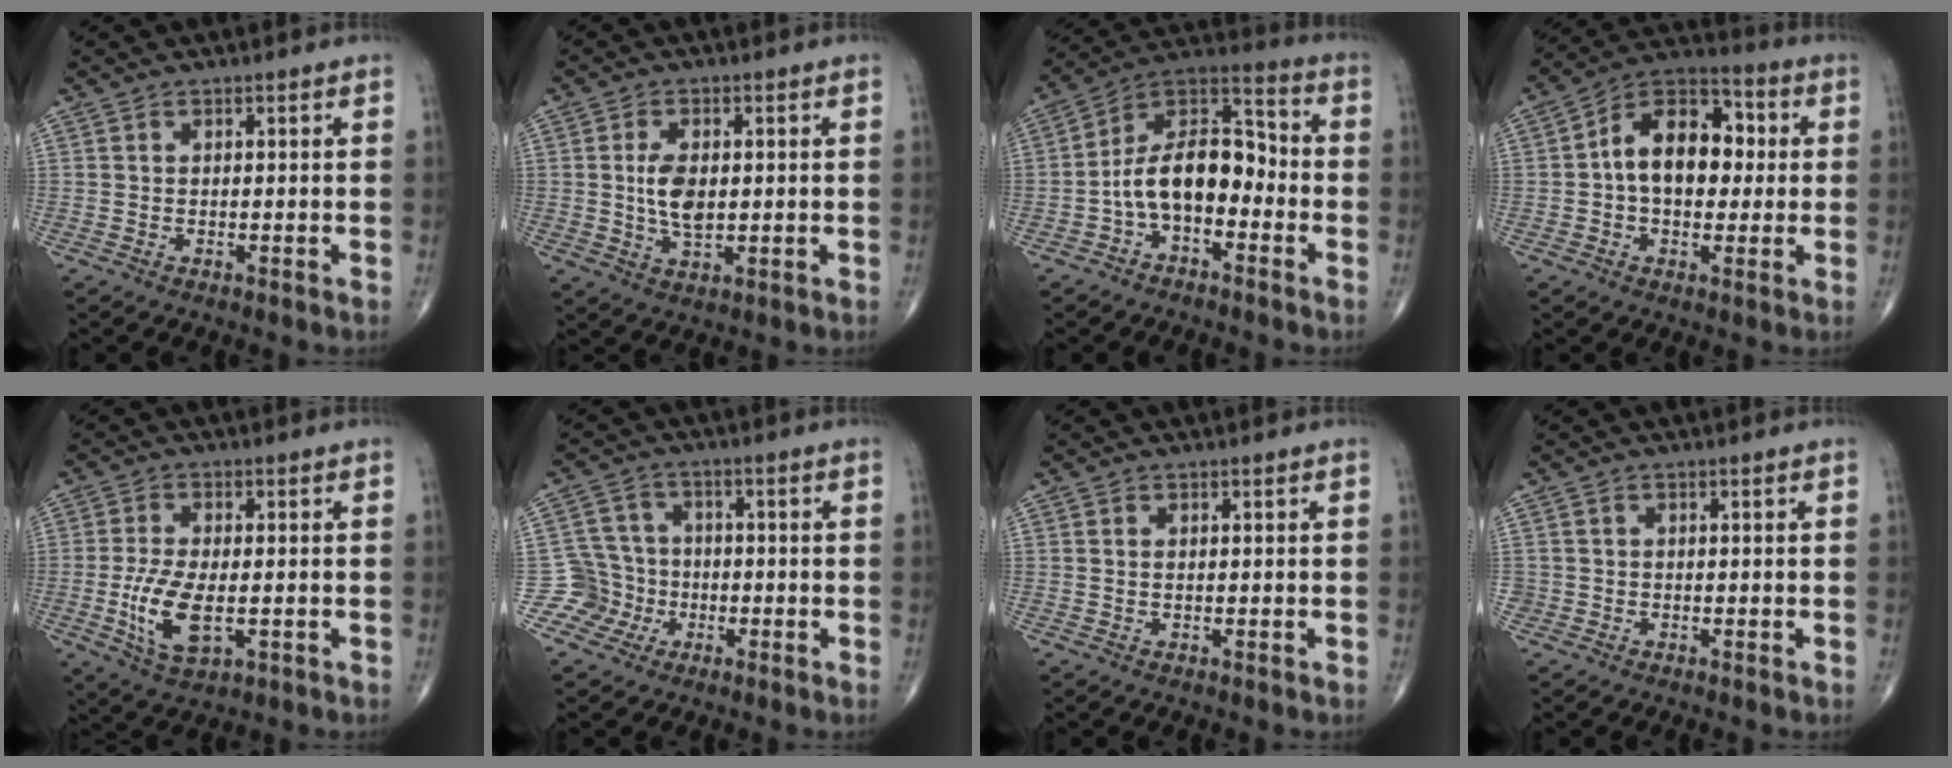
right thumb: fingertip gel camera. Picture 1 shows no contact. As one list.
[{"total": 6.0, "force": [0.4, 3.2, 5.1], "torque": [-0.093, -0.006, 0.008]}, {"total": 13.5, "force": [-3.3, 7.8, 10.5], "torque": [-0.161, 0.061, -0.070]}, {"total": 14.5, "force": [1.0, 9.4, 11.0], "torque": [-0.141, 0.033, 0.002]}, {"total": 9.4, "force": [-1.9, 4.3, 8.1], "torque": [-0.164, -0.010, -0.031]}, {"total": 6.5, "force": [-2.6, 6.0, -0.2], "torque": [0.047, 0.026, -0.053]}, {"total": 0.0}, {"total": 0.9, "force": [-0.3, 0.9, 0.0], "torque": [0.005, 0.006, -0.007]}]